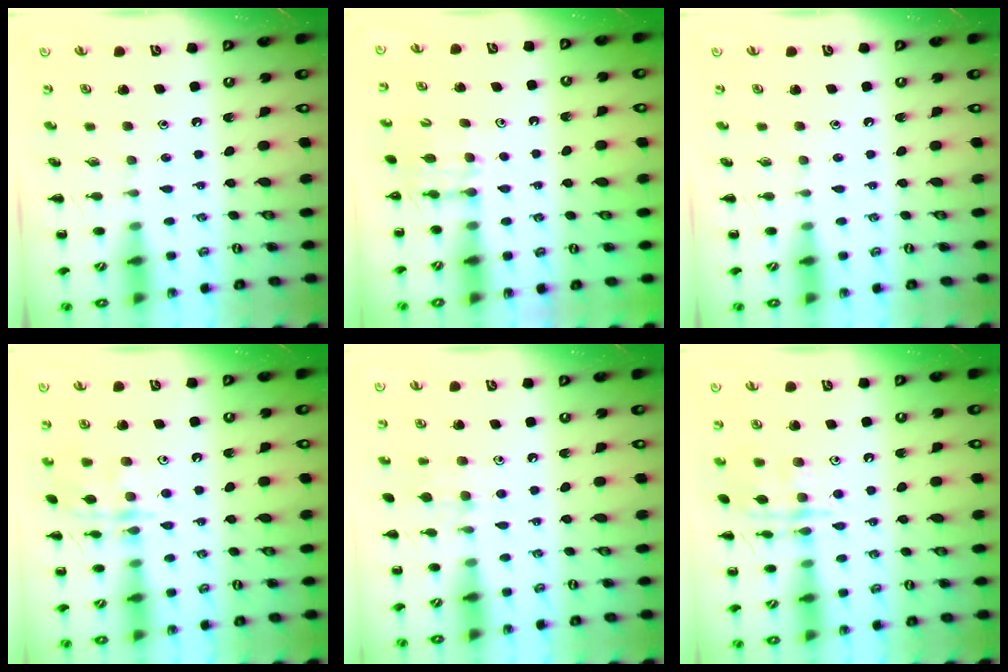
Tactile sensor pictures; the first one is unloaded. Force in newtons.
{"total": 5.3, "press": 5.1, "slide": 1.5}
{"total": 0.0}
{"total": 13.2, "press": 13.1, "slide": 0.7}
{"total": 8.1, "press": 7.9, "slide": 1.9}
{"total": 12.9, "press": 12.9, "slide": 0.6}